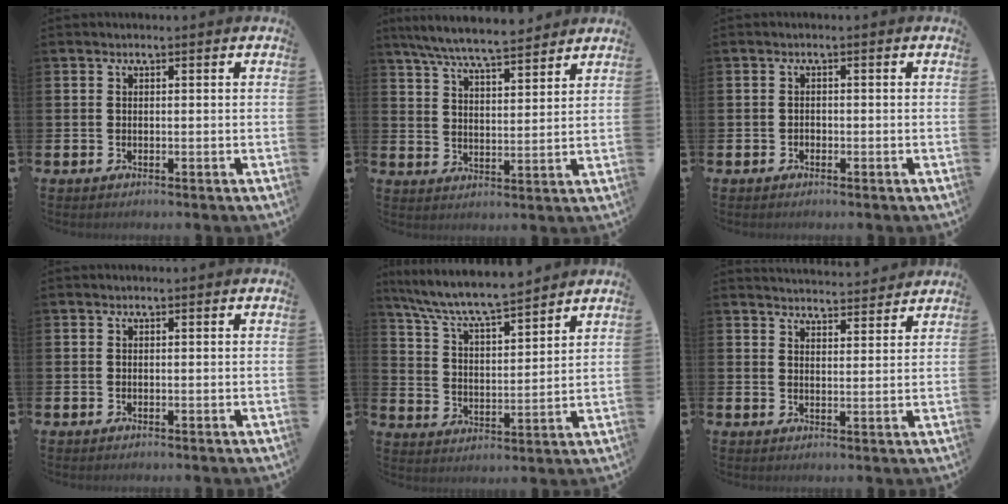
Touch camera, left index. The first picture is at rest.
{"total": 7.4, "force": [7.0, 0.7, 2.4], "torque": [-0.074, -0.032, 0.126]}
{"total": 0.9, "force": [-0.6, 0.6, 0.1], "torque": [-0.010, 0.006, -0.013]}
{"total": 0.0}
{"total": 7.7, "force": [7.3, 0.7, 2.4], "torque": [-0.082, -0.051, 0.128]}
{"total": 4.1, "force": [4.1, 0.3, -0.1], "torque": [-0.007, -0.026, 0.074]}